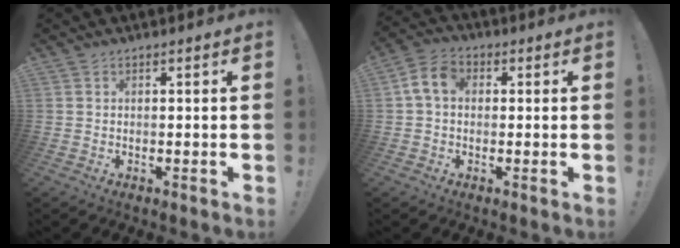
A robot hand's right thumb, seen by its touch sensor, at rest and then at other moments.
{"total": 7.2, "force": [1.0, 5.0, 5.2], "torque": [-0.096, 0.015, 0.023]}